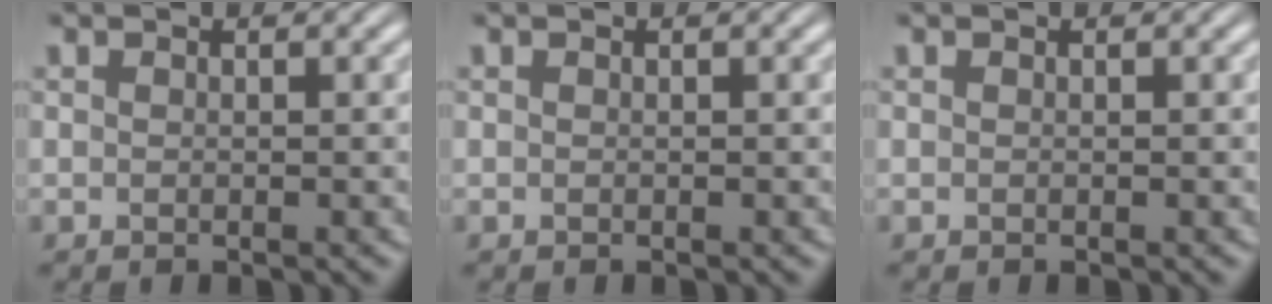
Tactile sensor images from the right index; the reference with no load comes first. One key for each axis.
{"total": 0.0}
{"total": 0.0}